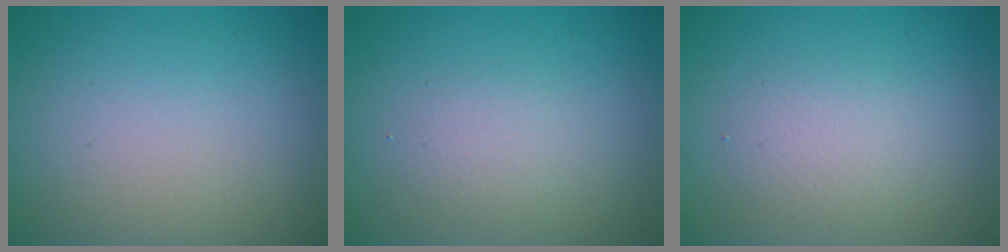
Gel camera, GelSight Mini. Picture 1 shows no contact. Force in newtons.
{"total": 1.7, "press": 1.7, "slide": 0.1}
{"total": 2.0, "press": 2.0, "slide": 0.1}